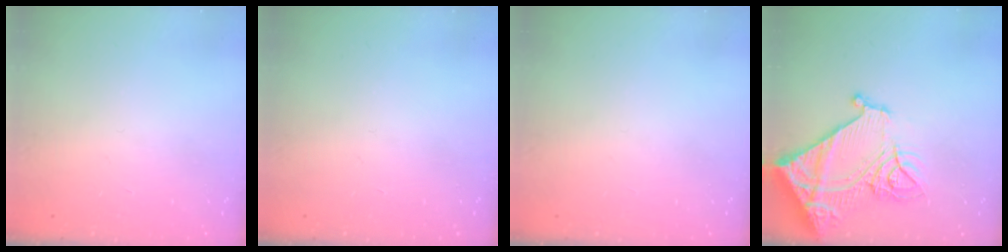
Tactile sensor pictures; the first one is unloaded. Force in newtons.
{"total": 0.0}
{"total": 0.0}
{"total": 18.3, "press": 18.1, "slide": 2.2}